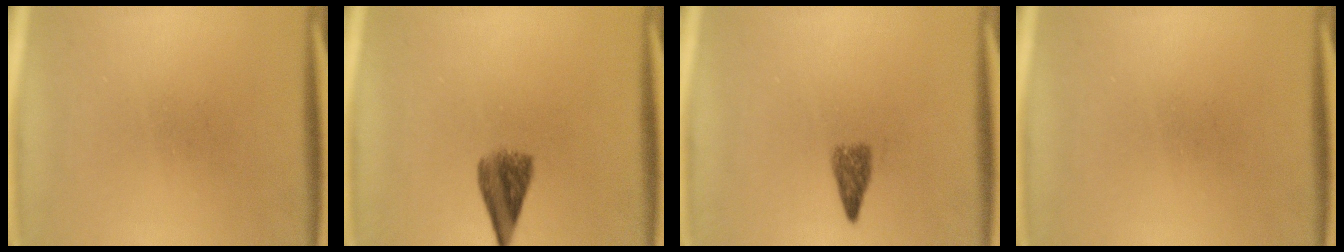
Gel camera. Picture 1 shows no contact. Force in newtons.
{"total": 5.0}
{"total": 2.3}
{"total": 0.0}